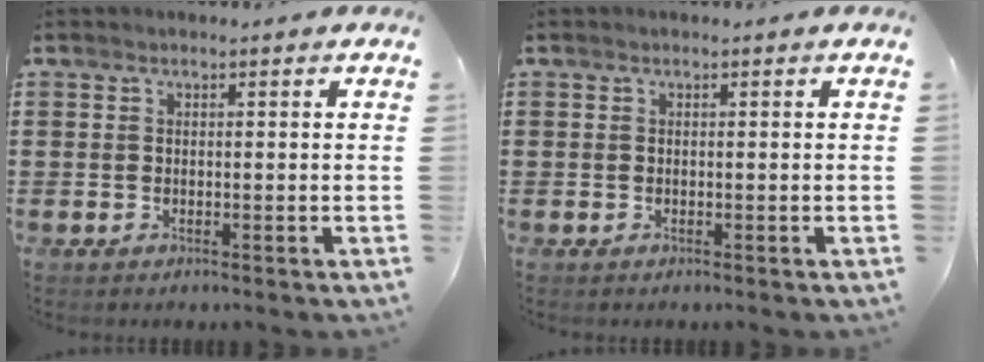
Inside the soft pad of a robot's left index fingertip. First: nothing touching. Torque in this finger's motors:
{"motor_torque": [0.00, 0.00, -0.01, 0.01]}